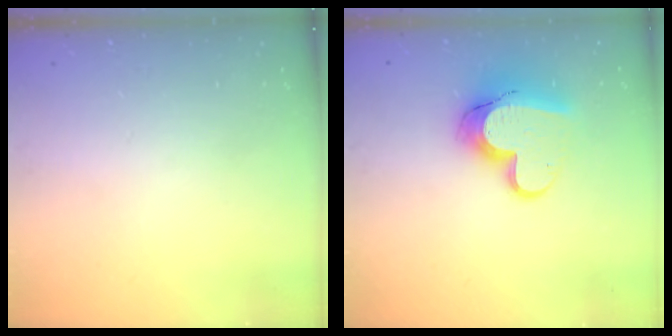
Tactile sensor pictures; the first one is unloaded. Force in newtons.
{"total": 13.7, "press": 13.7, "slide": 1.3}